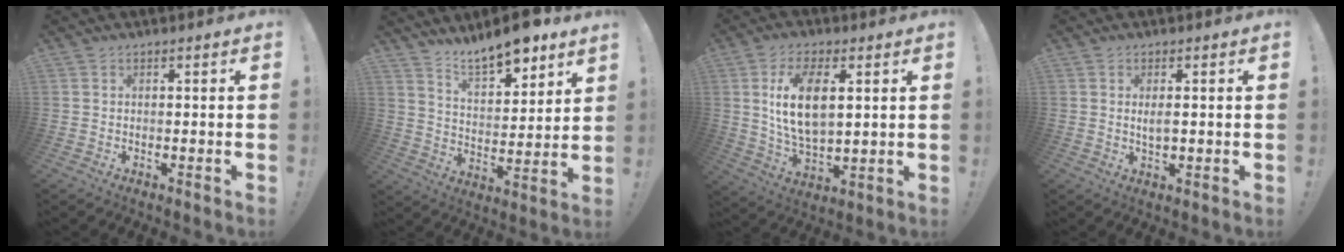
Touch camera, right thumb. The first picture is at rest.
{"total": 11.7, "force": [9.9, 3.2, 5.3], "torque": [-0.088, -0.069, 0.175]}
{"total": 13.2, "force": [3.4, 6.7, 10.8], "torque": [-0.212, -0.009, 0.057]}
{"total": 2.5, "force": [0.2, 0.9, 2.4], "torque": [-0.036, -0.004, 0.000]}